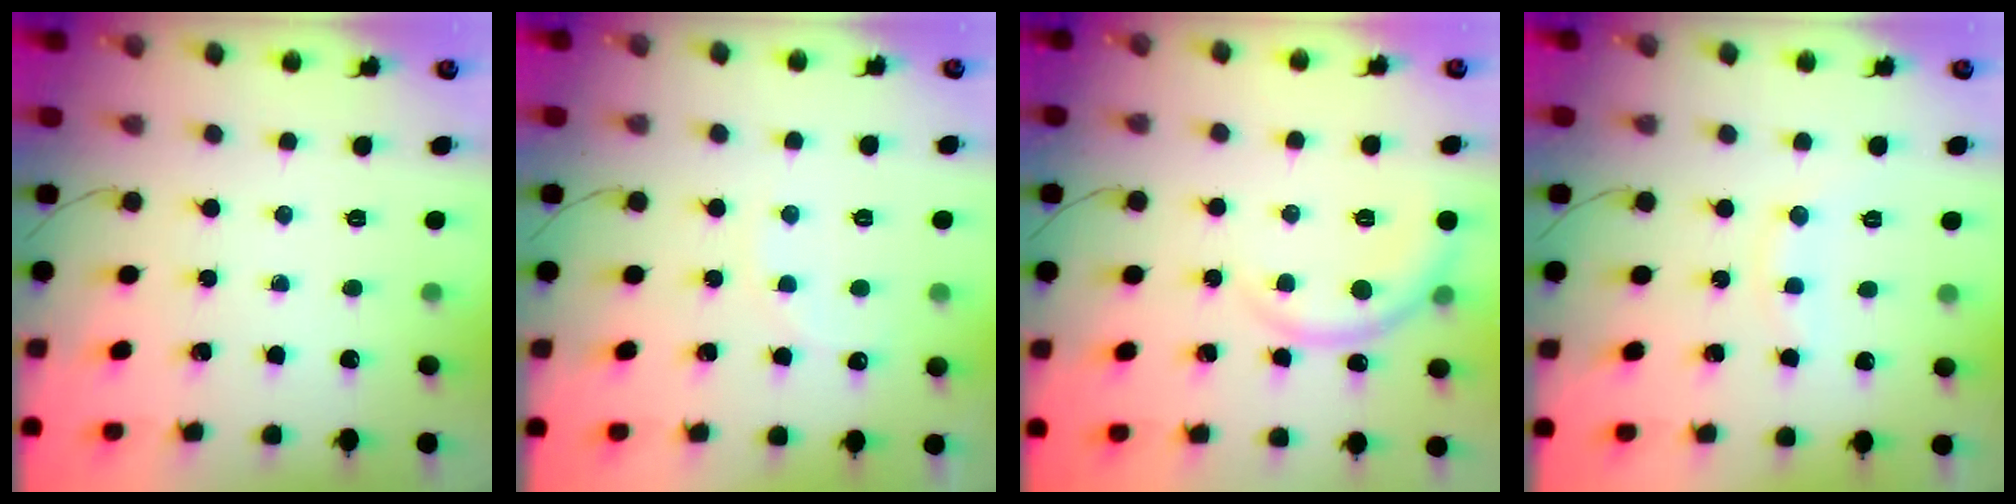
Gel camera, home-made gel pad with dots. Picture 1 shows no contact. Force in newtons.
{"total": 6.3, "press": 6.2, "slide": 1.2}
{"total": 6.7, "press": 6.7, "slide": 0.7}
{"total": 7.0, "press": 7.0, "slide": 0.8}